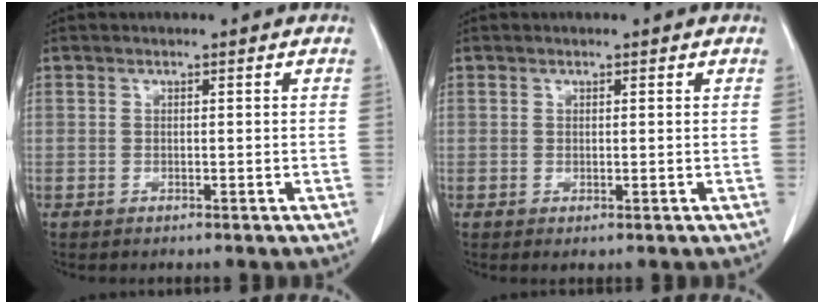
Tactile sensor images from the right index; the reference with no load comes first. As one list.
[{"total": 0.5, "force": [0.2, 0.1, 0.5], "torque": [-0.016, -0.003, 0.004]}]